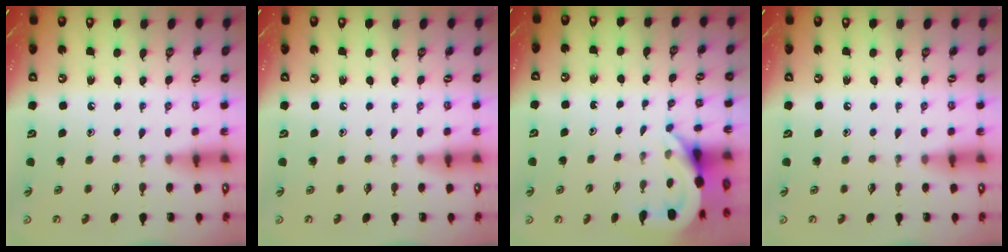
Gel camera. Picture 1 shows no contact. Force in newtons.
{"total": 0.0}
{"total": 4.6, "press": 4.6, "slide": 0.3}
{"total": 0.0}